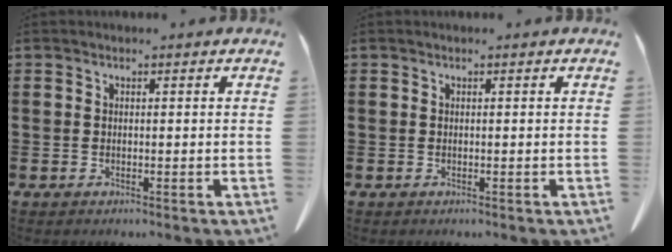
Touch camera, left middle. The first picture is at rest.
{"total": 0.0}